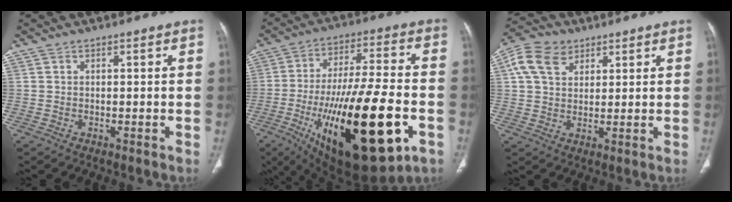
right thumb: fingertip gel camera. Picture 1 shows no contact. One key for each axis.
{"total": 31.0, "fx": -9.6, "fy": 10.7, "fz": 27.4, "tx": -0.456, "ty": 0.003, "tz": -0.133}
{"total": 9.2, "fx": 4.1, "fy": 6.5, "fz": 5.0, "tx": -0.085, "ty": 0.003, "tz": 0.073}